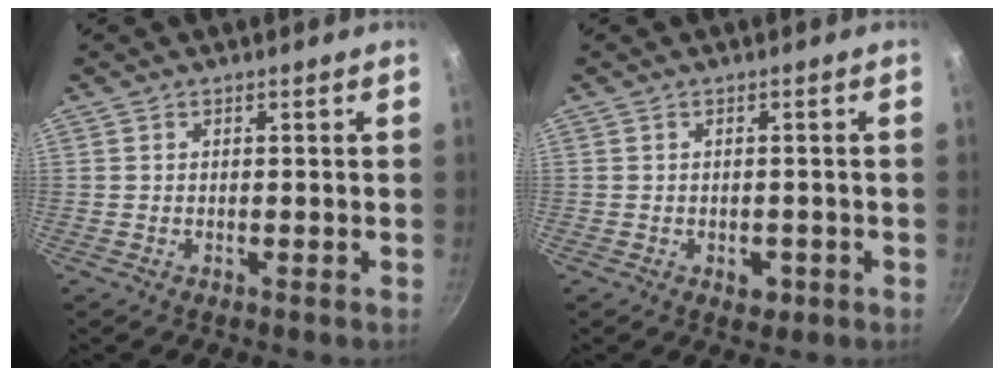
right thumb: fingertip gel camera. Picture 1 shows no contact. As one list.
[{"total": 2.3, "force": [-0.9, 1.6, 1.4], "torque": [-0.007, 0.002, -0.009]}]